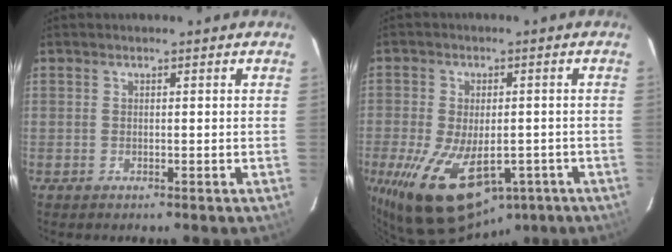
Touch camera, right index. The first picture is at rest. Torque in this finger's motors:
{"motor_torque": [1.66, -0.48, 0.81, 0.21]}